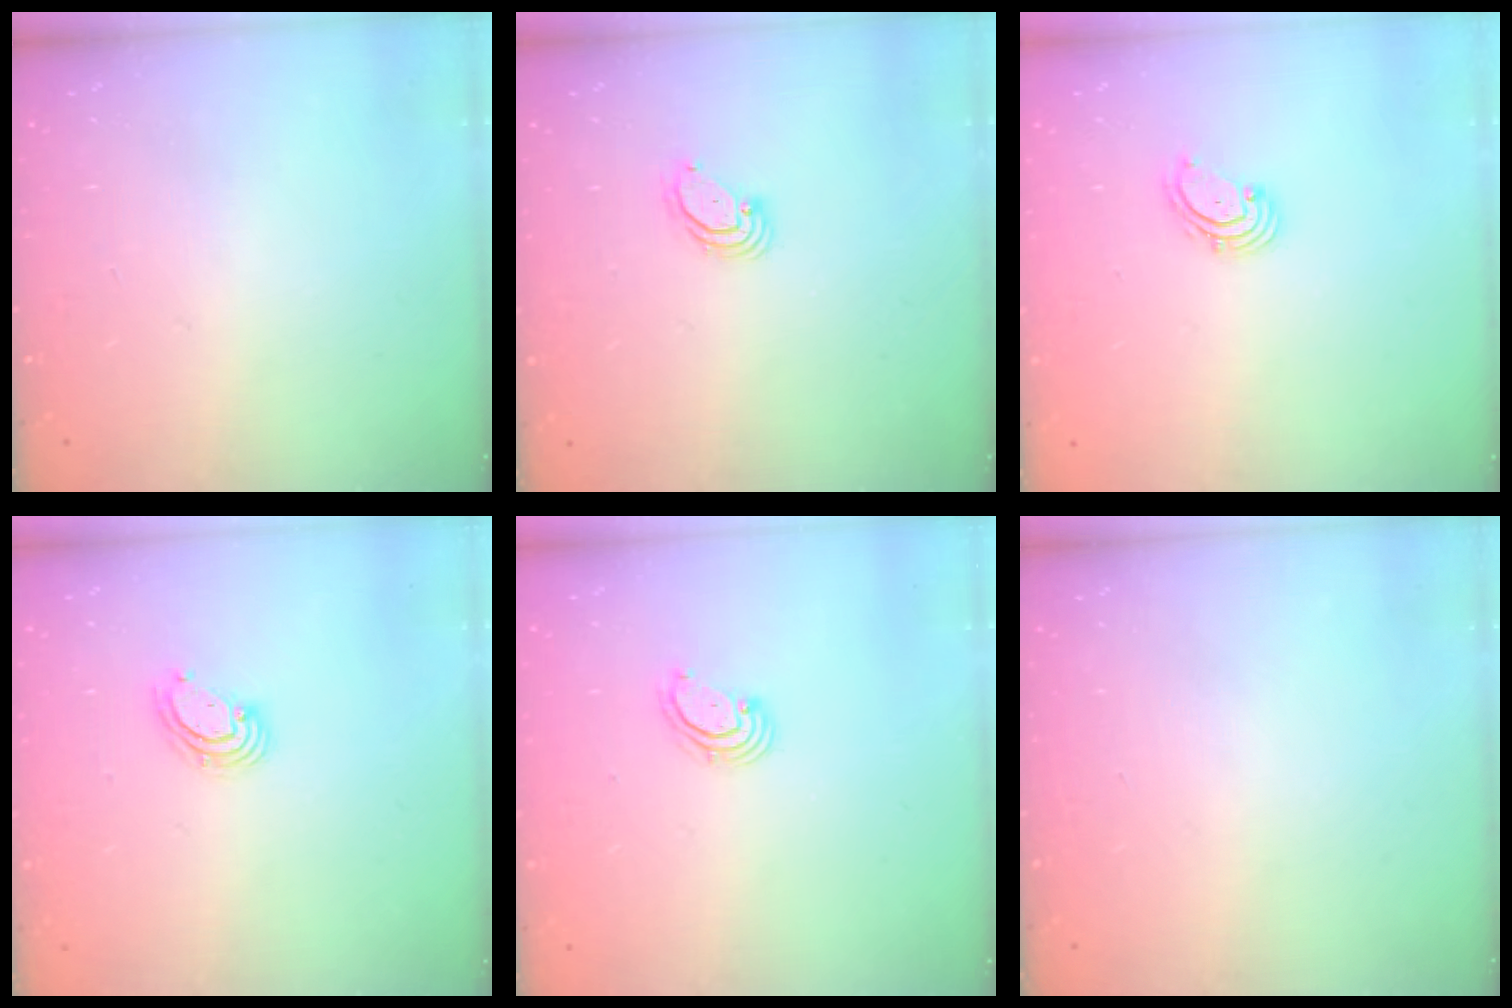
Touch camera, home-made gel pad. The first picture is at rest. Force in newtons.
{"total": 3.9, "press": 3.9, "slide": 0.2}
{"total": 2.2, "press": 2.1, "slide": 0.7}
{"total": 3.7, "press": 3.7, "slide": 0.3}
{"total": 2.6, "press": 2.6, "slide": 0.3}
{"total": 0.0}